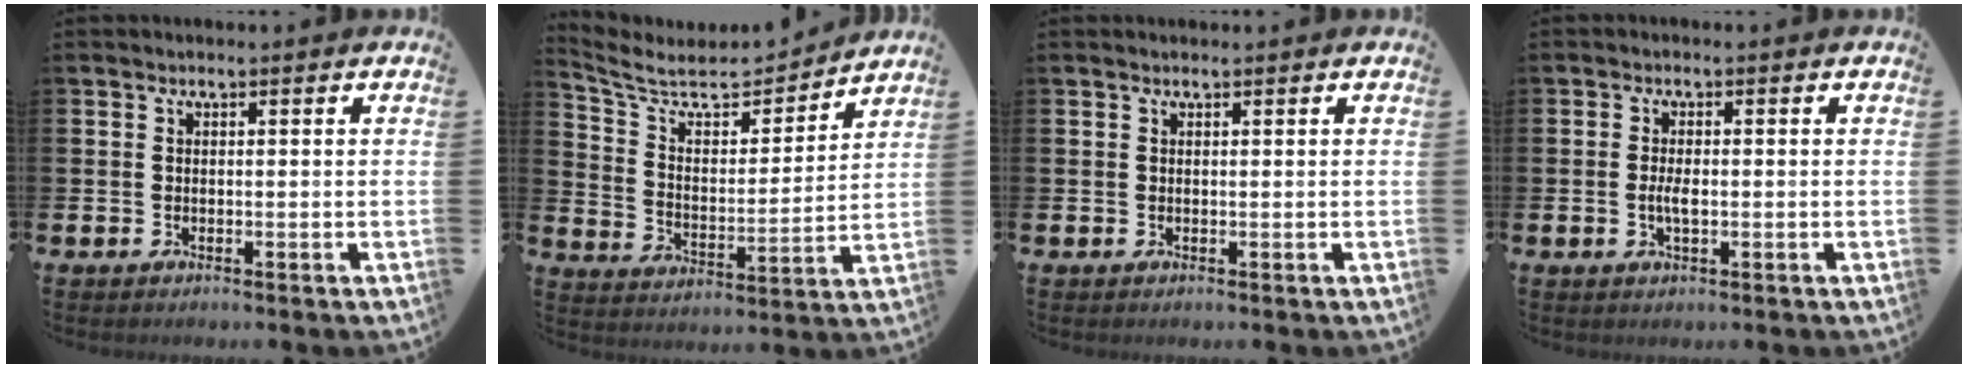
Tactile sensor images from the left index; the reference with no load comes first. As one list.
[{"total": 6.5, "force": [5.8, 2.2, 1.8], "torque": [-0.073, -0.049, 0.096]}, {"total": 0.0}, {"total": 2.2, "force": [-0.2, 0.8, 2.1], "torque": [-0.031, -0.002, -0.006]}]